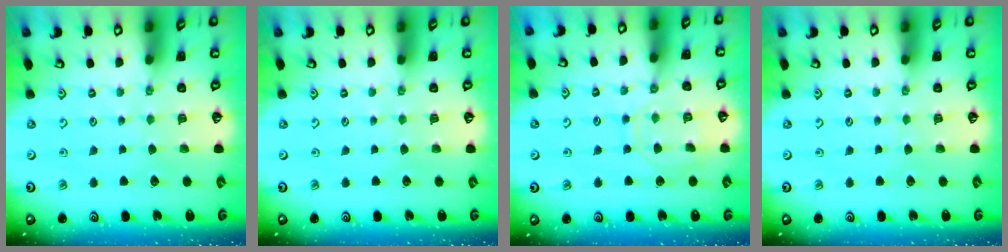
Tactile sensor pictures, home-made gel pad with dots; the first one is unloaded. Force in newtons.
{"total": 0.0}
{"total": 9.2, "press": 9.2, "slide": 0.8}
{"total": 0.0}